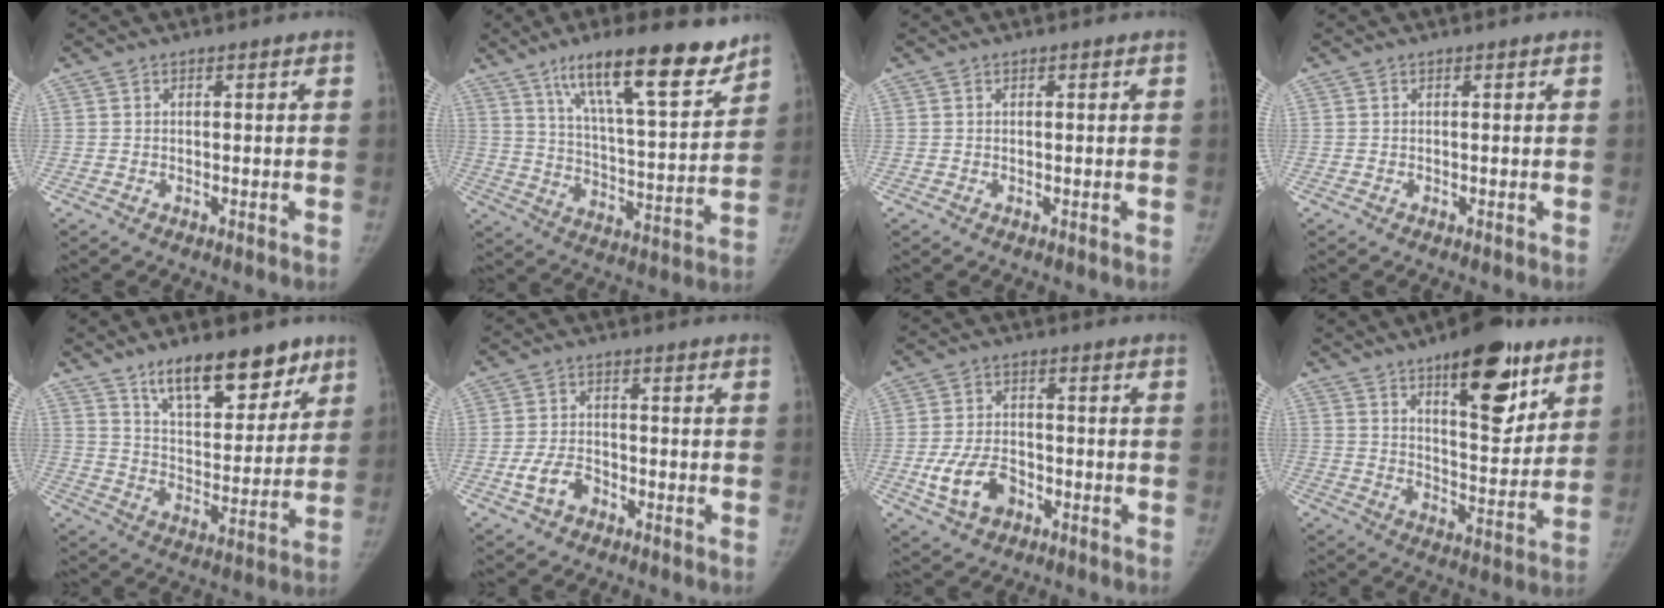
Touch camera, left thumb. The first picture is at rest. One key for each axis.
{"total": 19.9, "fx": 13.3, "fy": 4.7, "fz": 14.0, "tx": -0.195, "ty": -0.062, "tz": 0.219}
{"total": 0.0}
{"total": 0.0}
{"total": 16.0, "fx": 10.7, "fy": 7.1, "fz": 9.7, "tx": -0.094, "ty": -0.062, "tz": 0.174}
{"total": 5.3, "fx": -2.6, "fy": 3.4, "fz": 3.1, "tx": -0.060, "ty": 0.022, "tz": -0.047}
{"total": 8.6, "fx": -3.6, "fy": 5.7, "fz": 5.4, "tx": -0.099, "ty": 0.021, "tz": -0.061}
{"total": 17.9, "fx": 10.2, "fy": 6.9, "fz": 12.9, "tx": -0.139, "ty": -0.059, "tz": 0.153}